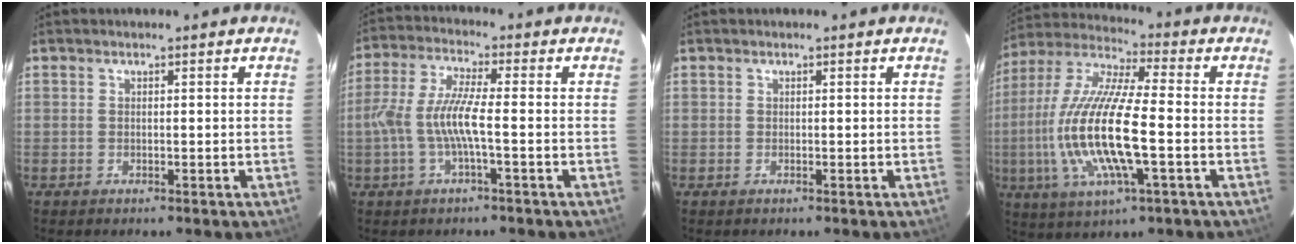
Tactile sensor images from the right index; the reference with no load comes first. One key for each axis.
{"total": 8.2, "fx": -2.0, "fy": 0.6, "fz": 7.9, "tx": -0.172, "ty": 0.001, "tz": -0.035}
{"total": 0.6, "fx": -0.2, "fy": 0.0, "fz": -0.5, "tx": 0.008, "ty": -0.001, "tz": -0.004}
{"total": 19.3, "fx": -3.5, "fy": 4.4, "fz": 18.4, "tx": -0.371, "ty": -0.014, "tz": -0.070}